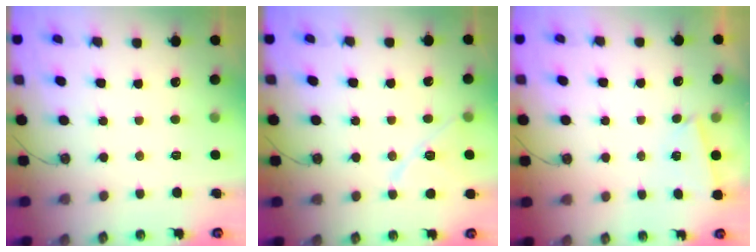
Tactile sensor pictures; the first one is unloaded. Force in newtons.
{"total": 12.1, "press": 12.1, "slide": 0.8}
{"total": 2.1, "press": 1.7, "slide": 1.3}